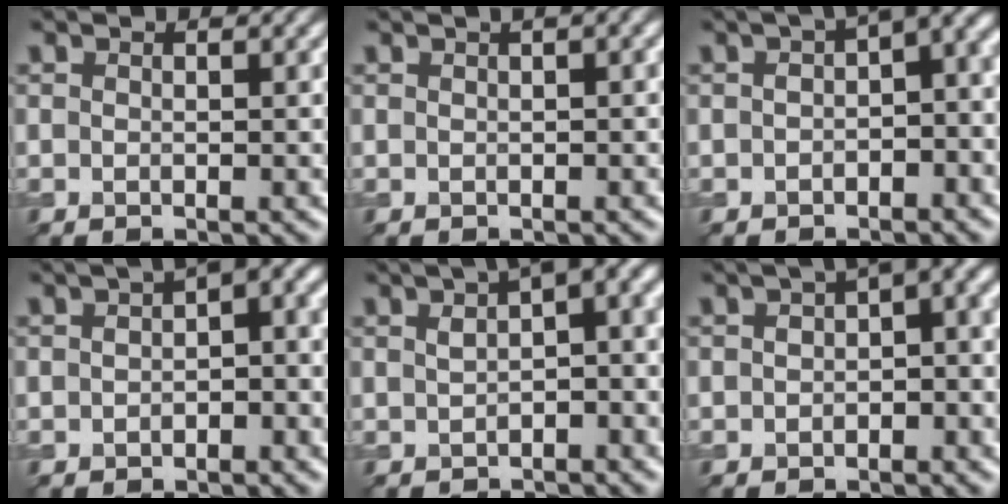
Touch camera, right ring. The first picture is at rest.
{"total": 3.0, "force": [1.3, 1.2, 2.4], "torque": [-0.015, 0.013, 0.010]}
{"total": 6.4, "force": [0.8, 3.1, 5.5], "torque": [-0.052, 0.017, 0.003]}
{"total": 5.6, "force": [0.6, 2.7, 4.9], "torque": [-0.046, 0.015, 0.002]}
{"total": 7.0, "force": [0.9, 2.6, 6.4], "torque": [-0.084, 0.008, 0.014]}
{"total": 6.2, "force": [0.7, 2.9, 5.4], "torque": [-0.052, 0.015, 0.002]}